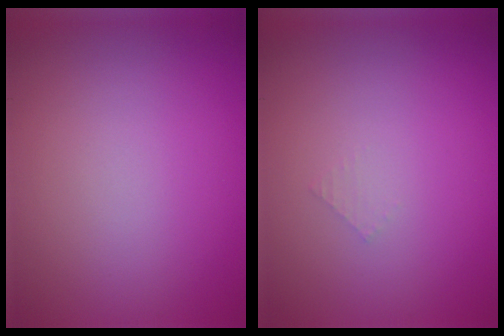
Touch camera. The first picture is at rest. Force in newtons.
{"total": 0.5, "press": 0.5, "slide": 0.1}